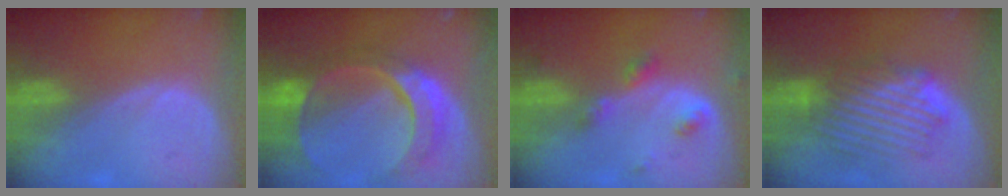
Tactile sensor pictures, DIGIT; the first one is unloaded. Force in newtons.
{"total": 11.1, "press": 9.4, "slide": 6.0}
{"total": 4.4, "press": 4.0, "slide": 1.9}
{"total": 8.8, "press": 8.3, "slide": 2.9}